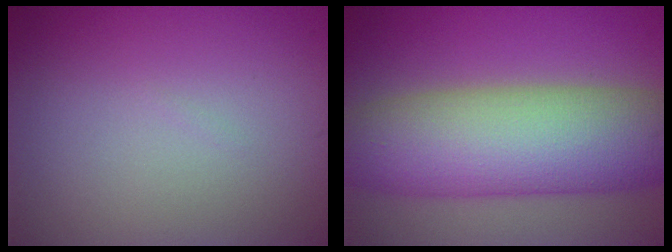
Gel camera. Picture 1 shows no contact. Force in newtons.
{"total": 10.8, "press": 10.8, "slide": 0.7}